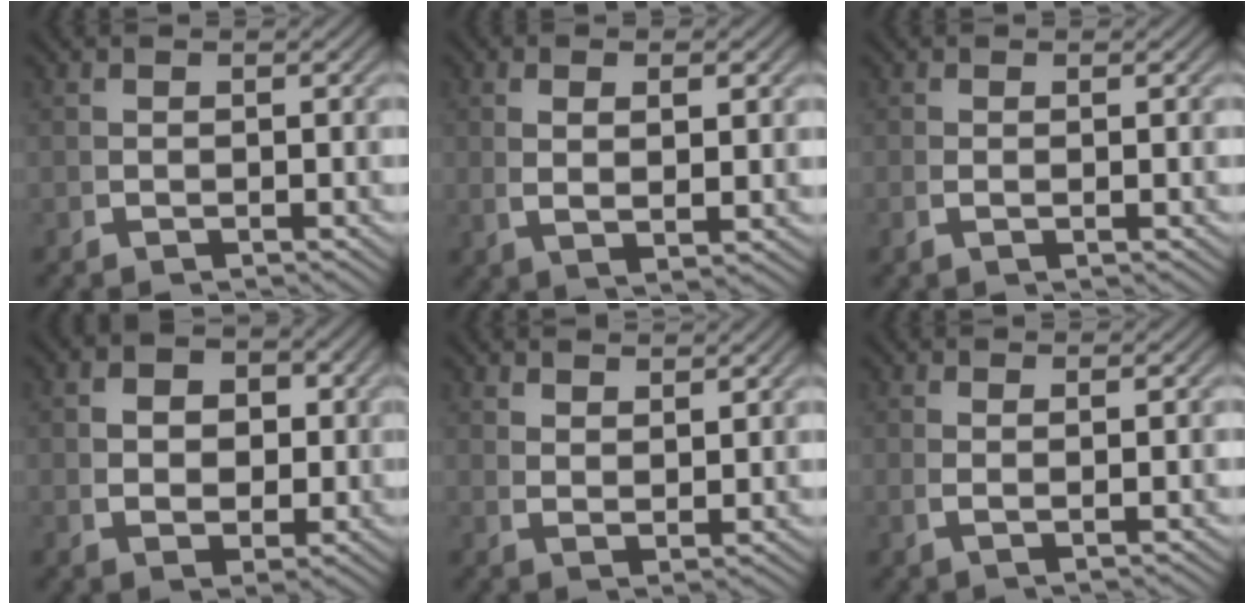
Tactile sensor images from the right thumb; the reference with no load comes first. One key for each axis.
{"total": 3.0, "fx": 0.9, "fy": 0.6, "fz": 2.8, "tx": -0.047, "ty": 0.000, "tz": 0.028}
{"total": 0.7, "fx": 0.1, "fy": 0.0, "fz": 0.7, "tx": -0.020, "ty": 0.001, "tz": 0.003}
{"total": 5.3, "fx": 0.6, "fy": 3.8, "fz": 3.5, "tx": -0.059, "ty": -0.017, "tz": 0.024}
{"total": 2.5, "fx": 2.4, "fy": 0.1, "fz": 0.9, "tx": -0.012, "ty": 0.002, "tz": 0.051}
{"total": 1.7, "fx": 0.8, "fy": -0.1, "fz": 1.5, "tx": -0.030, "ty": -0.001, "tz": 0.020}